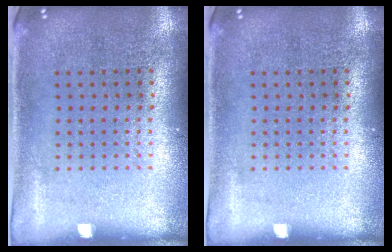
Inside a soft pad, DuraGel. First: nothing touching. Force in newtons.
{"total": 0.0}